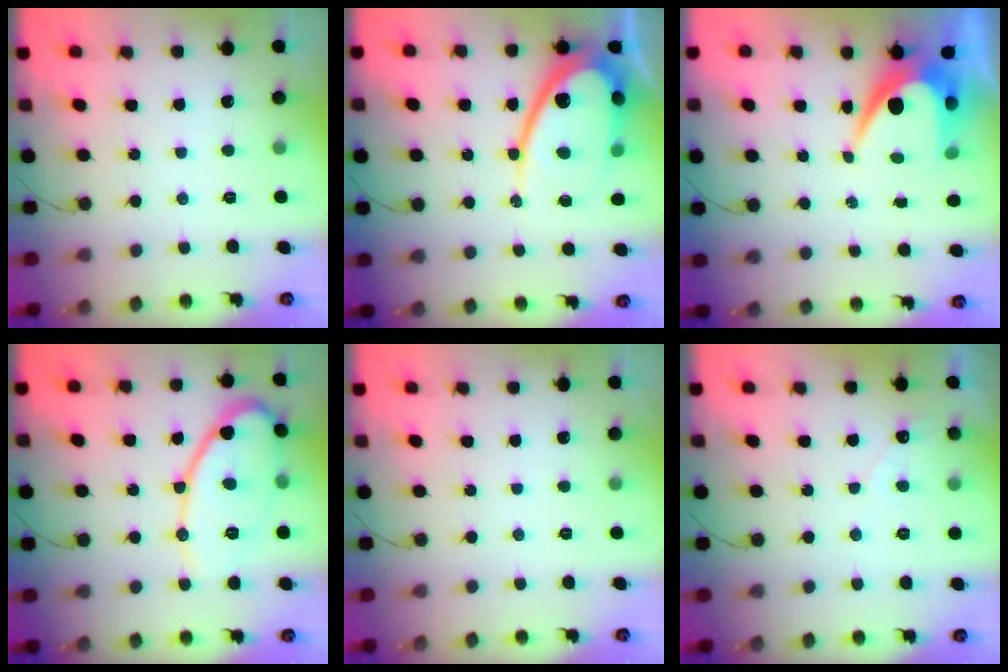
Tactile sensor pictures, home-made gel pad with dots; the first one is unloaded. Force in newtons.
{"total": 18.8, "press": 18.7, "slide": 1.7}
{"total": 9.2, "press": 9.2, "slide": 0.4}
{"total": 15.3, "press": 15.2, "slide": 1.1}
{"total": 0.0}
{"total": 2.5, "press": 2.5, "slide": 0.0}